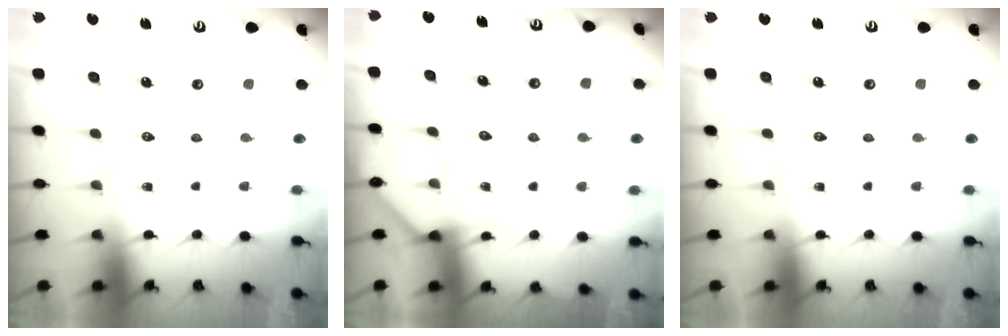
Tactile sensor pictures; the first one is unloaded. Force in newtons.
{"total": 4.9, "press": 4.9, "slide": 0.4}
{"total": 0.0}